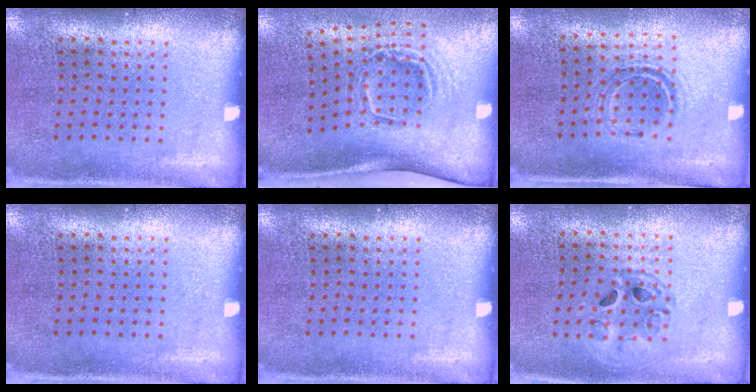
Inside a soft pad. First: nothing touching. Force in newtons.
{"total": 2.1, "press": 1.3, "slide": 1.7}
{"total": 1.0, "press": 0.9, "slide": 0.3}
{"total": 0.0}
{"total": 0.0}
{"total": 1.3, "press": 1.3, "slide": 0.4}